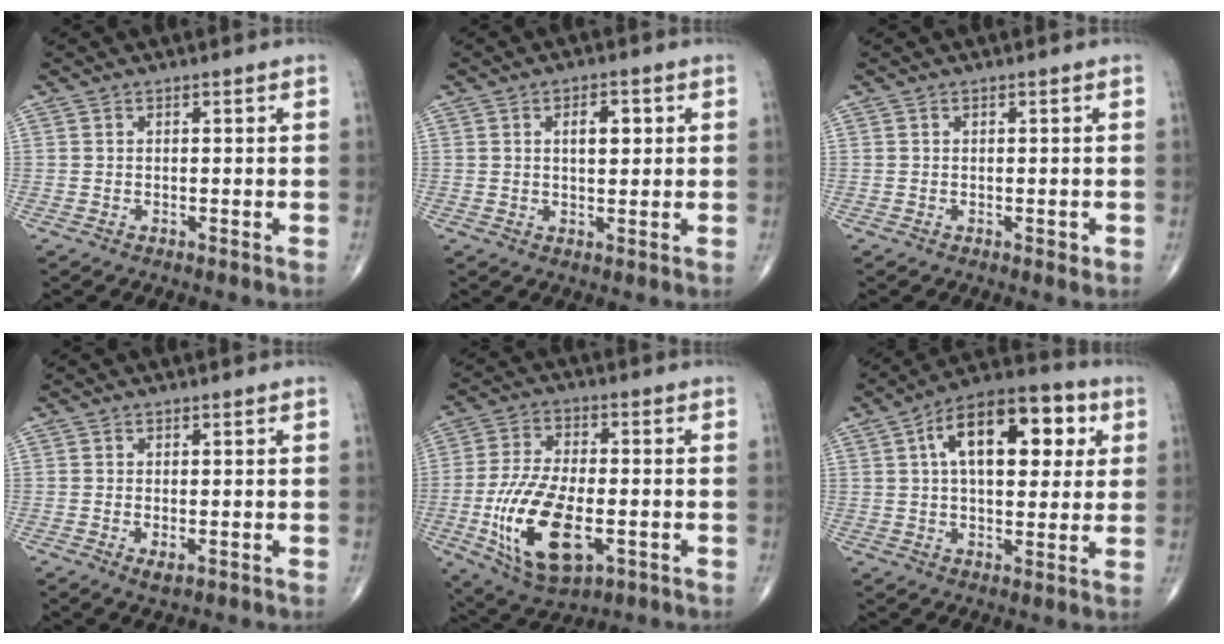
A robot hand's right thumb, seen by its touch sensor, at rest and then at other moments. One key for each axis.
{"total": 4.6, "fx": 1.2, "fy": 2.3, "fz": 3.8, "tx": -0.048, "ty": -0.002, "tz": 0.018}
{"total": 0.9, "fx": -0.2, "fy": 0.6, "fz": 0.7, "tx": -0.004, "ty": -0.001, "tz": -0.003}
{"total": 3.8, "fx": -1.1, "fy": 1.8, "fz": 3.2, "tx": -0.055, "ty": -0.011, "tz": -0.011}
{"total": 17.5, "fx": -4.6, "fy": 8.5, "fz": 14.6, "tx": -0.281, "ty": 0.001, "tz": -0.069}
{"total": 18.5, "fx": 5.3, "fy": 9.6, "fz": 14.9, "tx": -0.194, "ty": 0.017, "tz": 0.073}